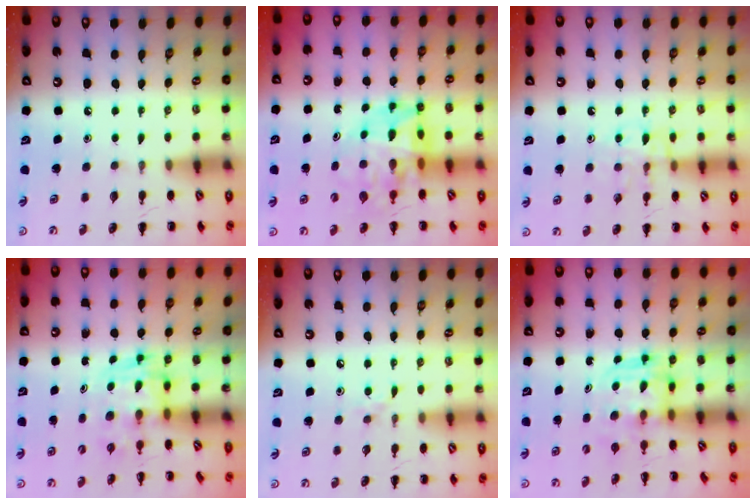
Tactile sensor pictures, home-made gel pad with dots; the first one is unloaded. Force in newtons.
{"total": 12.4, "press": 11.8, "slide": 3.6}
{"total": 10.1, "press": 10.1, "slide": 0.8}
{"total": 3.6, "press": 3.5, "slide": 0.6}
{"total": 4.7, "press": 4.3, "slide": 1.8}
{"total": 3.8, "press": 3.7, "slide": 0.2}